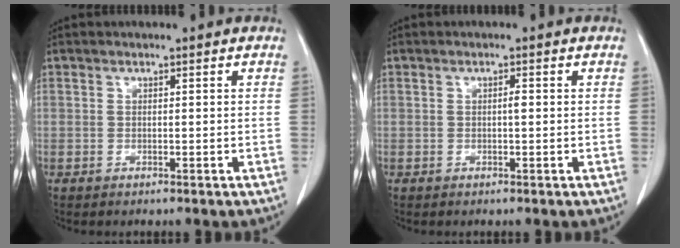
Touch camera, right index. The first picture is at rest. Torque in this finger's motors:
{"motor_torque": [0.27, -0.21, 0.11, 0.03]}